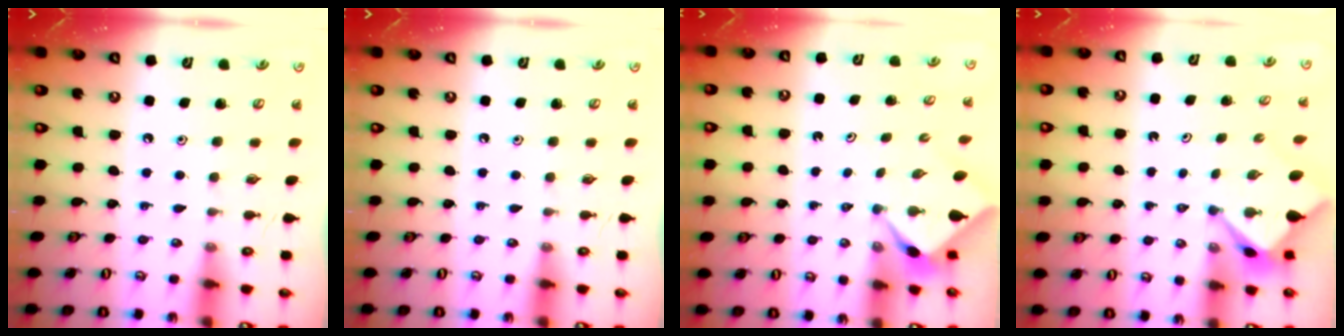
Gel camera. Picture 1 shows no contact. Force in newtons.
{"total": 0.0}
{"total": 2.2, "press": 2.2, "slide": 0.1}
{"total": 2.6, "press": 2.6, "slide": 0.3}